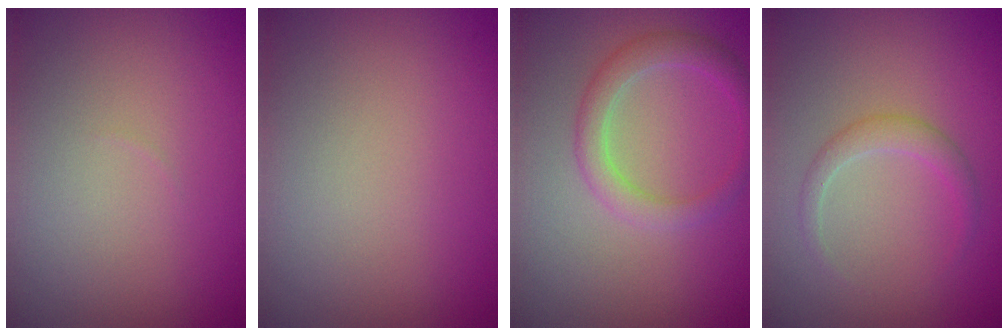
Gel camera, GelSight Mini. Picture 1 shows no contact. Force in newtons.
{"total": 0.0}
{"total": 2.7, "press": 2.7, "slide": 0.2}
{"total": 1.6, "press": 1.6, "slide": 0.1}